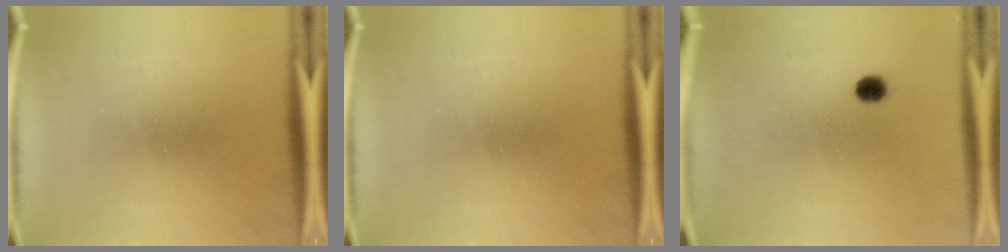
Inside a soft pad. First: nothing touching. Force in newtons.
{"total": 0.0}
{"total": 1.9}